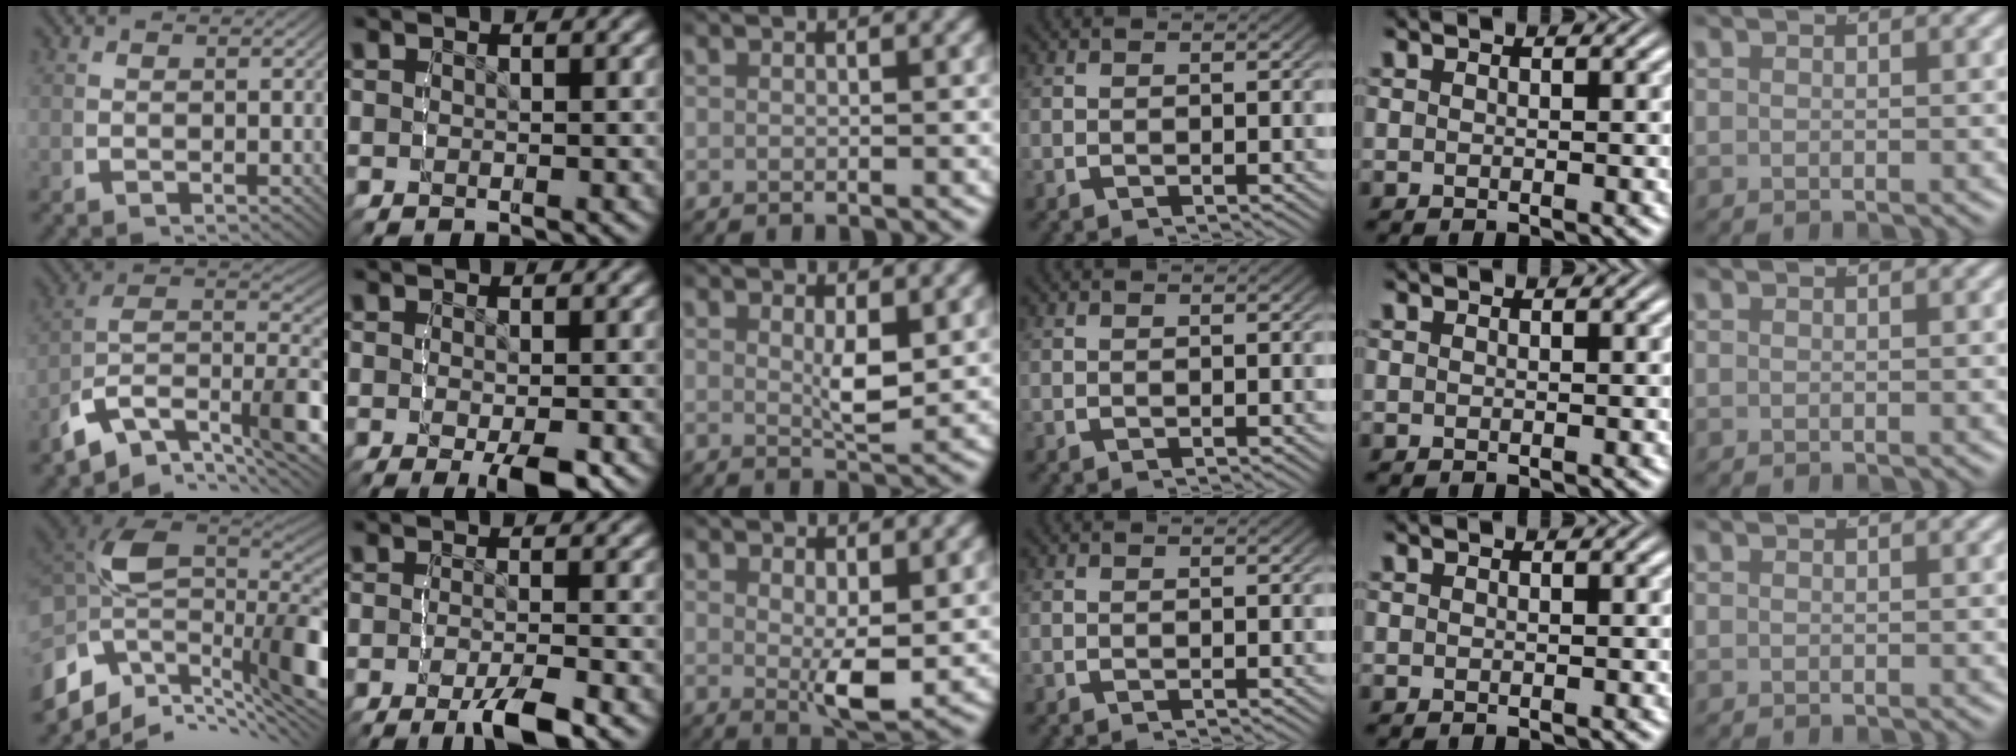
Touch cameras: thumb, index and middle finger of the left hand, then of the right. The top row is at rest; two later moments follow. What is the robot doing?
{"motion": "lift_and_place", "object": "stress ball aka squeeze ball"}